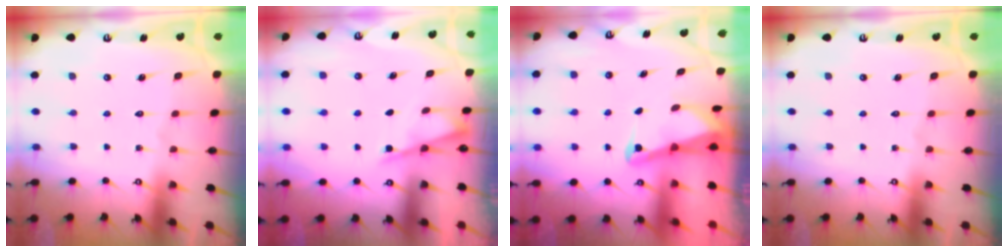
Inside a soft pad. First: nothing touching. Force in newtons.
{"total": 3.7, "press": 3.7, "slide": 0.6}
{"total": 2.2, "press": 2.2, "slide": 0.3}
{"total": 0.0}